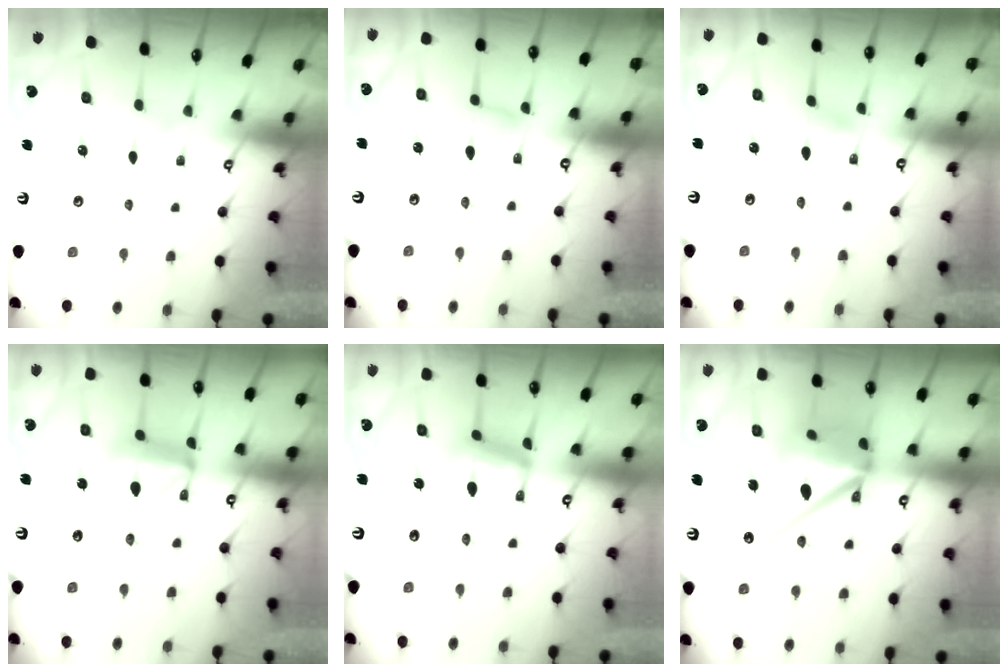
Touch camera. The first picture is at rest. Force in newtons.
{"total": 2.4, "press": 2.4, "slide": 0.2}
{"total": 2.8, "press": 2.8, "slide": 0.4}
{"total": 14.1, "press": 14.1, "slide": 1.0}
{"total": 13.8, "press": 13.8, "slide": 1.2}
{"total": 19.3, "press": 19.1, "slide": 2.8}